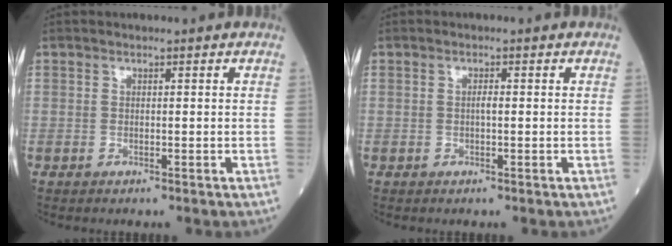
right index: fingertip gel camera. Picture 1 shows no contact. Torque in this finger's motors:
{"motor_torque": [0.23, -0.09, 0.11, 0.03]}